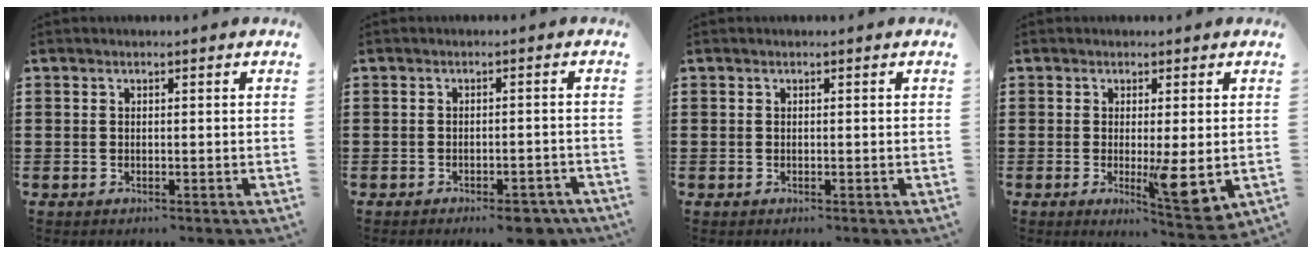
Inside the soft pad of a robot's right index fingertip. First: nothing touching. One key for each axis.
{"total": 3.0, "fx": -2.6, "fy": 0.4, "fz": 1.4, "tx": -0.022, "ty": 0.003, "tz": -0.048}
{"total": 0.0}
{"total": 6.6, "fx": -1.1, "fy": 1.2, "fz": 6.4, "tx": -0.101, "ty": -0.019, "tz": -0.013}